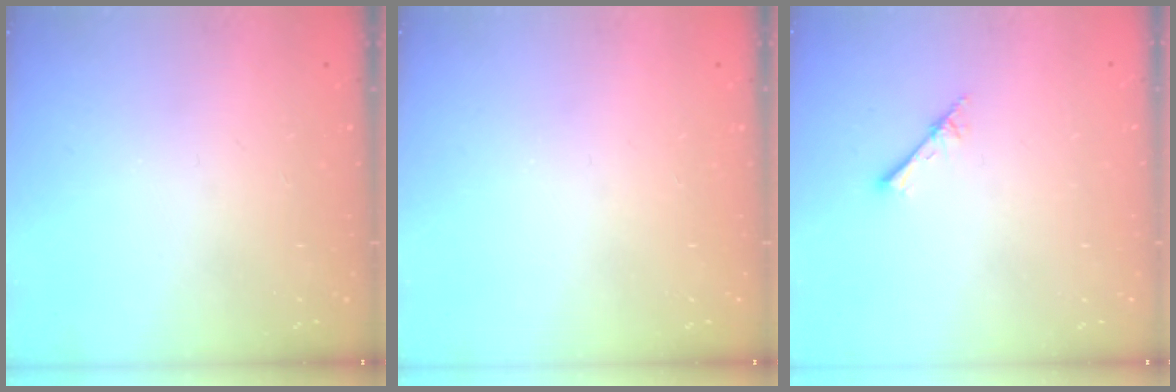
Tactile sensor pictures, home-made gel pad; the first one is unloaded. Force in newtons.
{"total": 0.0}
{"total": 2.6, "press": 2.6, "slide": 0.3}